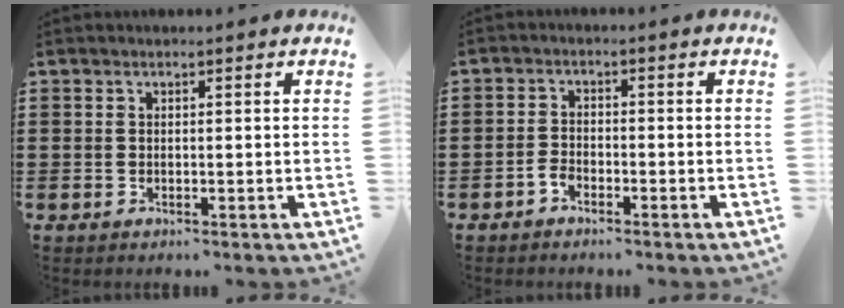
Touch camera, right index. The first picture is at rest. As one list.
[{"total": 1.9, "force": [-1.4, 1.0, 0.6], "torque": [-0.017, 0.002, -0.030]}]